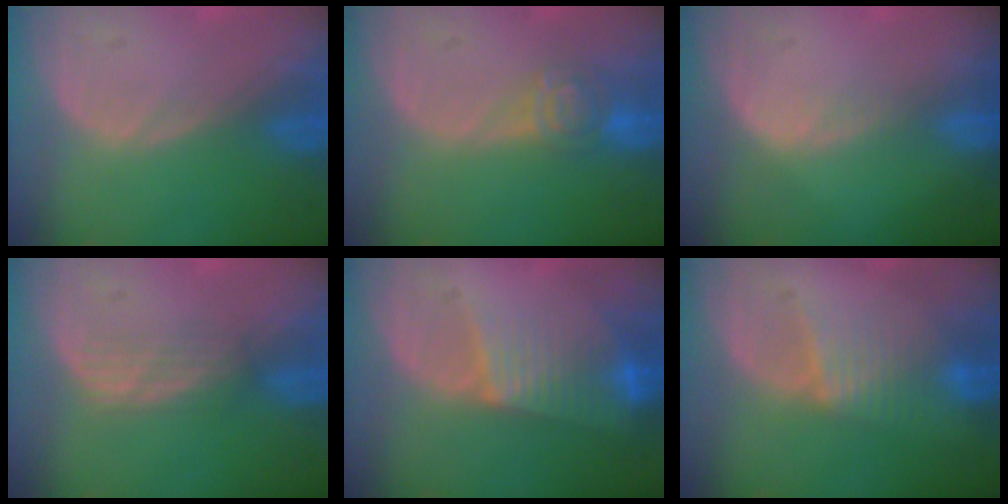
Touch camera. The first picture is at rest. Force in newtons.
{"total": 4.6, "press": 4.3, "slide": 1.5}
{"total": 1.5, "press": 1.0, "slide": 1.1}
{"total": 2.9, "press": 2.6, "slide": 1.4}
{"total": 7.8, "press": 6.7, "slide": 4.1}
{"total": 4.5, "press": 4.5, "slide": 0.5}